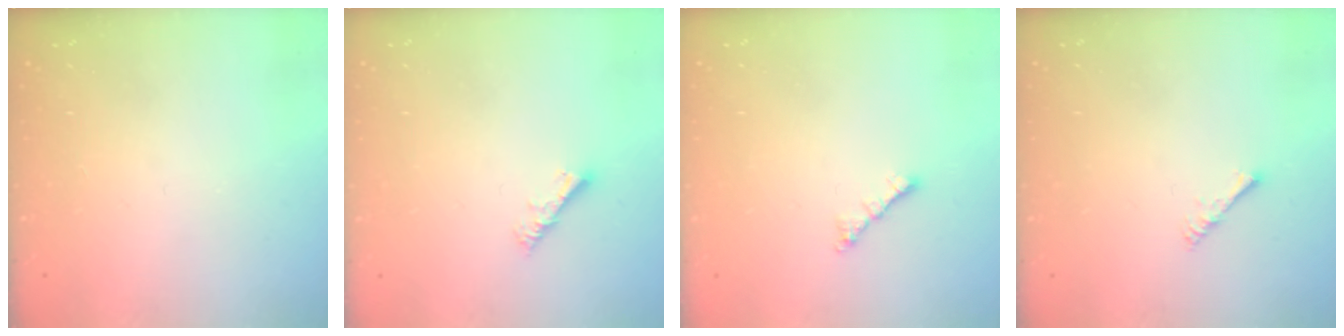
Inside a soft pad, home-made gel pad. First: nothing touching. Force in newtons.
{"total": 4.2, "press": 4.2, "slide": 0.5}
{"total": 1.8, "press": 1.8, "slide": 0.5}
{"total": 2.0, "press": 1.9, "slide": 0.4}